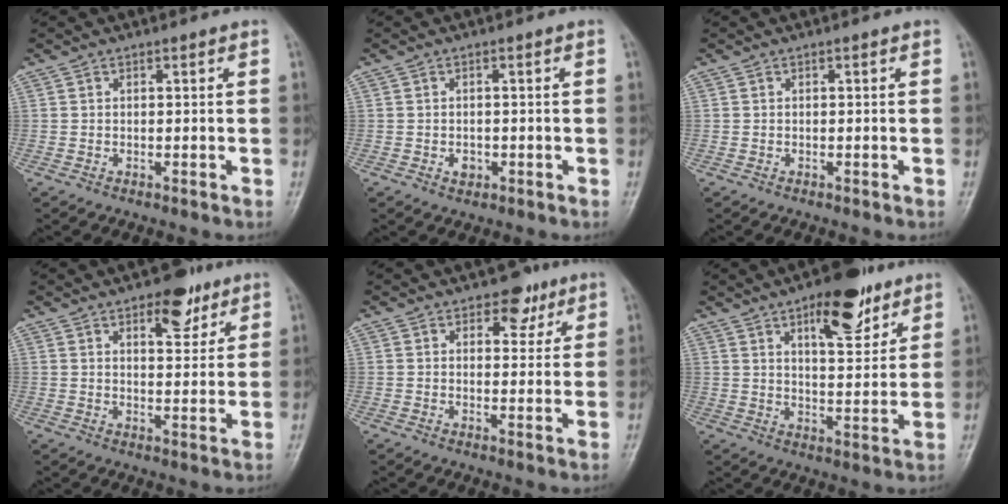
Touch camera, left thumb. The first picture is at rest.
{"total": 1.8, "force": [-0.5, 1.4, 1.0], "torque": [-0.007, 0.002, -0.004]}
{"total": 0.0}
{"total": 7.6, "force": [4.5, 3.6, 4.9], "torque": [-0.042, -0.022, 0.060]}
{"total": 5.2, "force": [3.1, 3.3, 2.6], "torque": [-0.004, -0.014, 0.041]}
{"total": 12.2, "force": [7.2, 4.8, 8.6], "torque": [-0.097, -0.038, 0.106]}